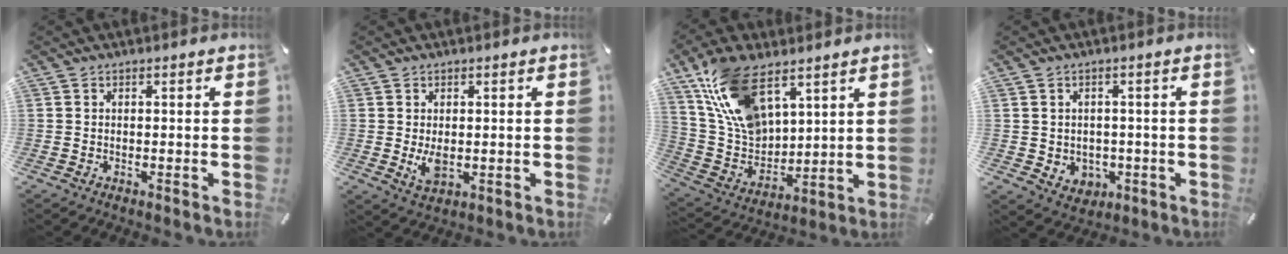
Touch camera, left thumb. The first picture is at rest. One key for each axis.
{"total": 4.4, "fx": 0.0, "fy": 2.6, "fz": 3.5, "tx": -0.077, "ty": -0.007, "tz": -0.005}
{"total": 17.8, "fx": 10.6, "fy": 10.3, "fz": 10.0, "tx": -0.235, "ty": -0.039, "tz": 0.199}
{"total": 4.2, "fx": 0.4, "fy": 4.1, "fz": 0.9, "tx": -0.010, "ty": -0.001, "tz": 0.007}